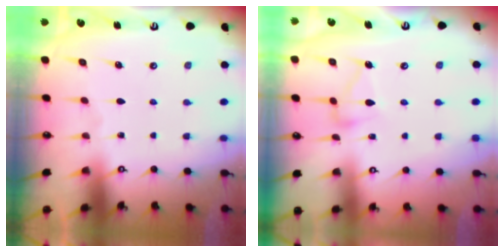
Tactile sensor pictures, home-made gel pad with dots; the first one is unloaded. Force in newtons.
{"total": 6.1, "press": 6.1, "slide": 0.4}